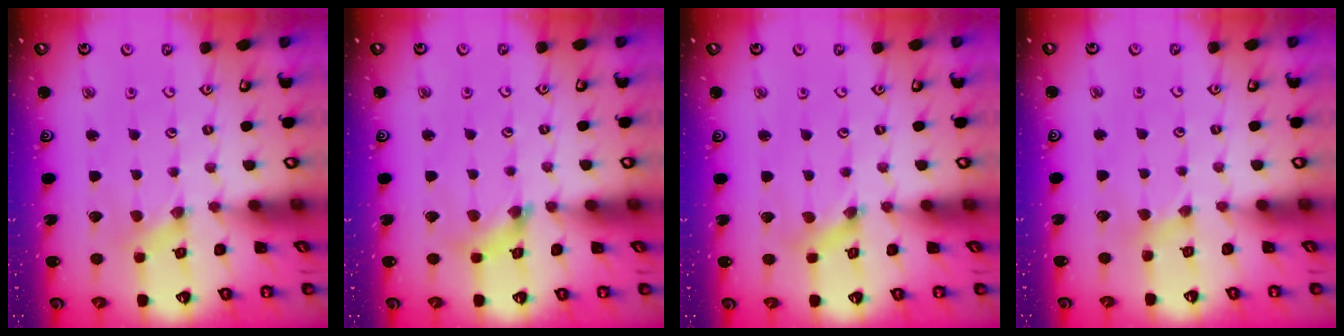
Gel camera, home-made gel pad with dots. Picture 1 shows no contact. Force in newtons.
{"total": 4.4, "press": 4.4, "slide": 0.6}
{"total": 1.6, "press": 1.5, "slide": 0.3}
{"total": 3.0, "press": 2.9, "slide": 0.5}